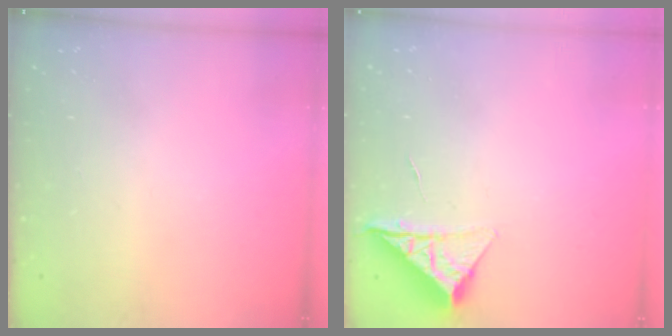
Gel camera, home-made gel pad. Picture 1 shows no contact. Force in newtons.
{"total": 6.5, "press": 6.5, "slide": 0.3}